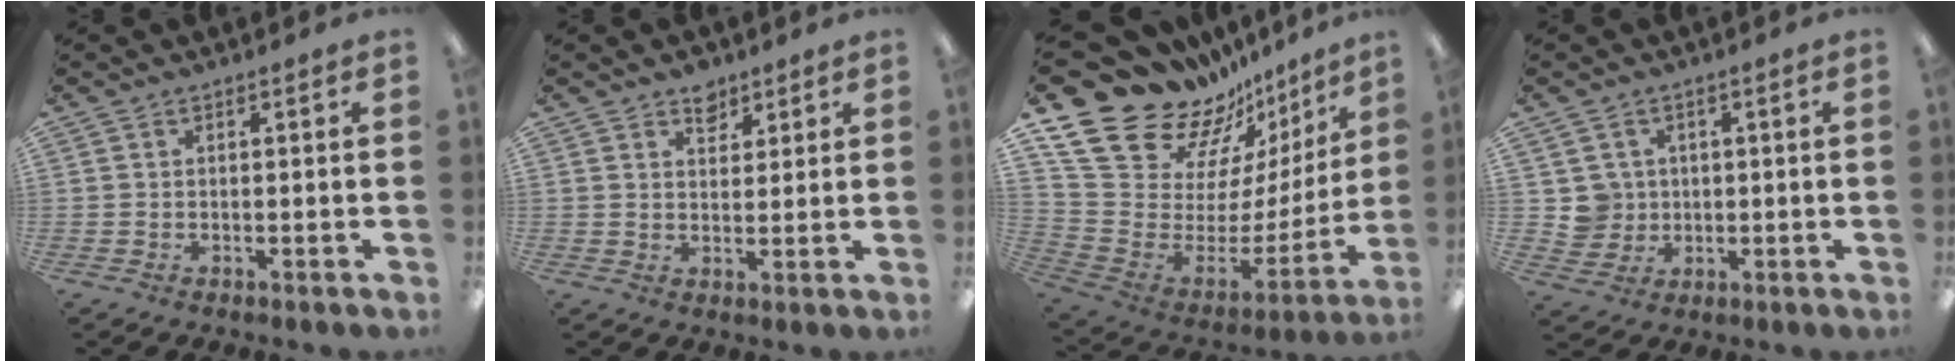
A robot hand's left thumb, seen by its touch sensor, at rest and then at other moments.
{"total": 4.3, "force": [3.3, 2.5, 1.1], "torque": [0.004, -0.018, 0.056]}
{"total": 21.7, "force": [16.8, 10.5, 8.9], "torque": [-0.136, -0.143, 0.320]}
{"total": 4.8, "force": [1.4, 4.6, 0.1], "torque": [-0.006, 0.003, 0.026]}